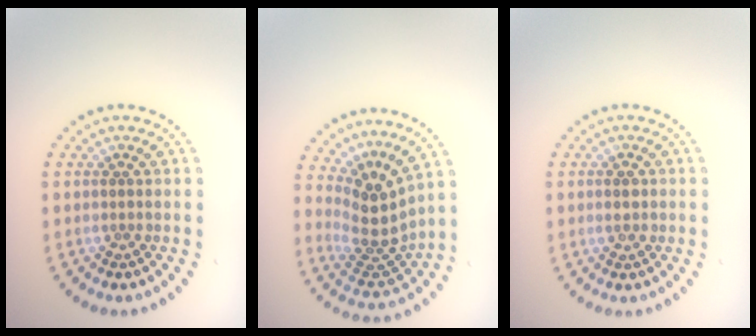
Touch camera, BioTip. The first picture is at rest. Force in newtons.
{"total": 4.0, "press": 2.9, "slide": 2.8}
{"total": 1.7, "press": 1.6, "slide": 0.3}